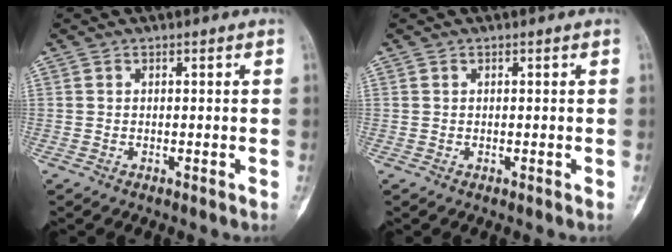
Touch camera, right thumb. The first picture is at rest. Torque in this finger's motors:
{"motor_torque": [0.14, -0.03, -0.10, 0.05, 0.02]}